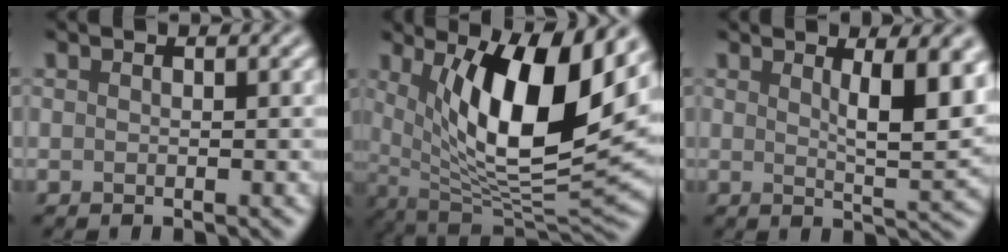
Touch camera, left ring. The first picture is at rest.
{"total": 11.8, "force": [3.9, 3.8, 10.5], "torque": [-0.165, -0.015, 0.070]}
{"total": 5.8, "force": [2.0, 1.5, 5.2], "torque": [-0.071, -0.009, 0.035]}